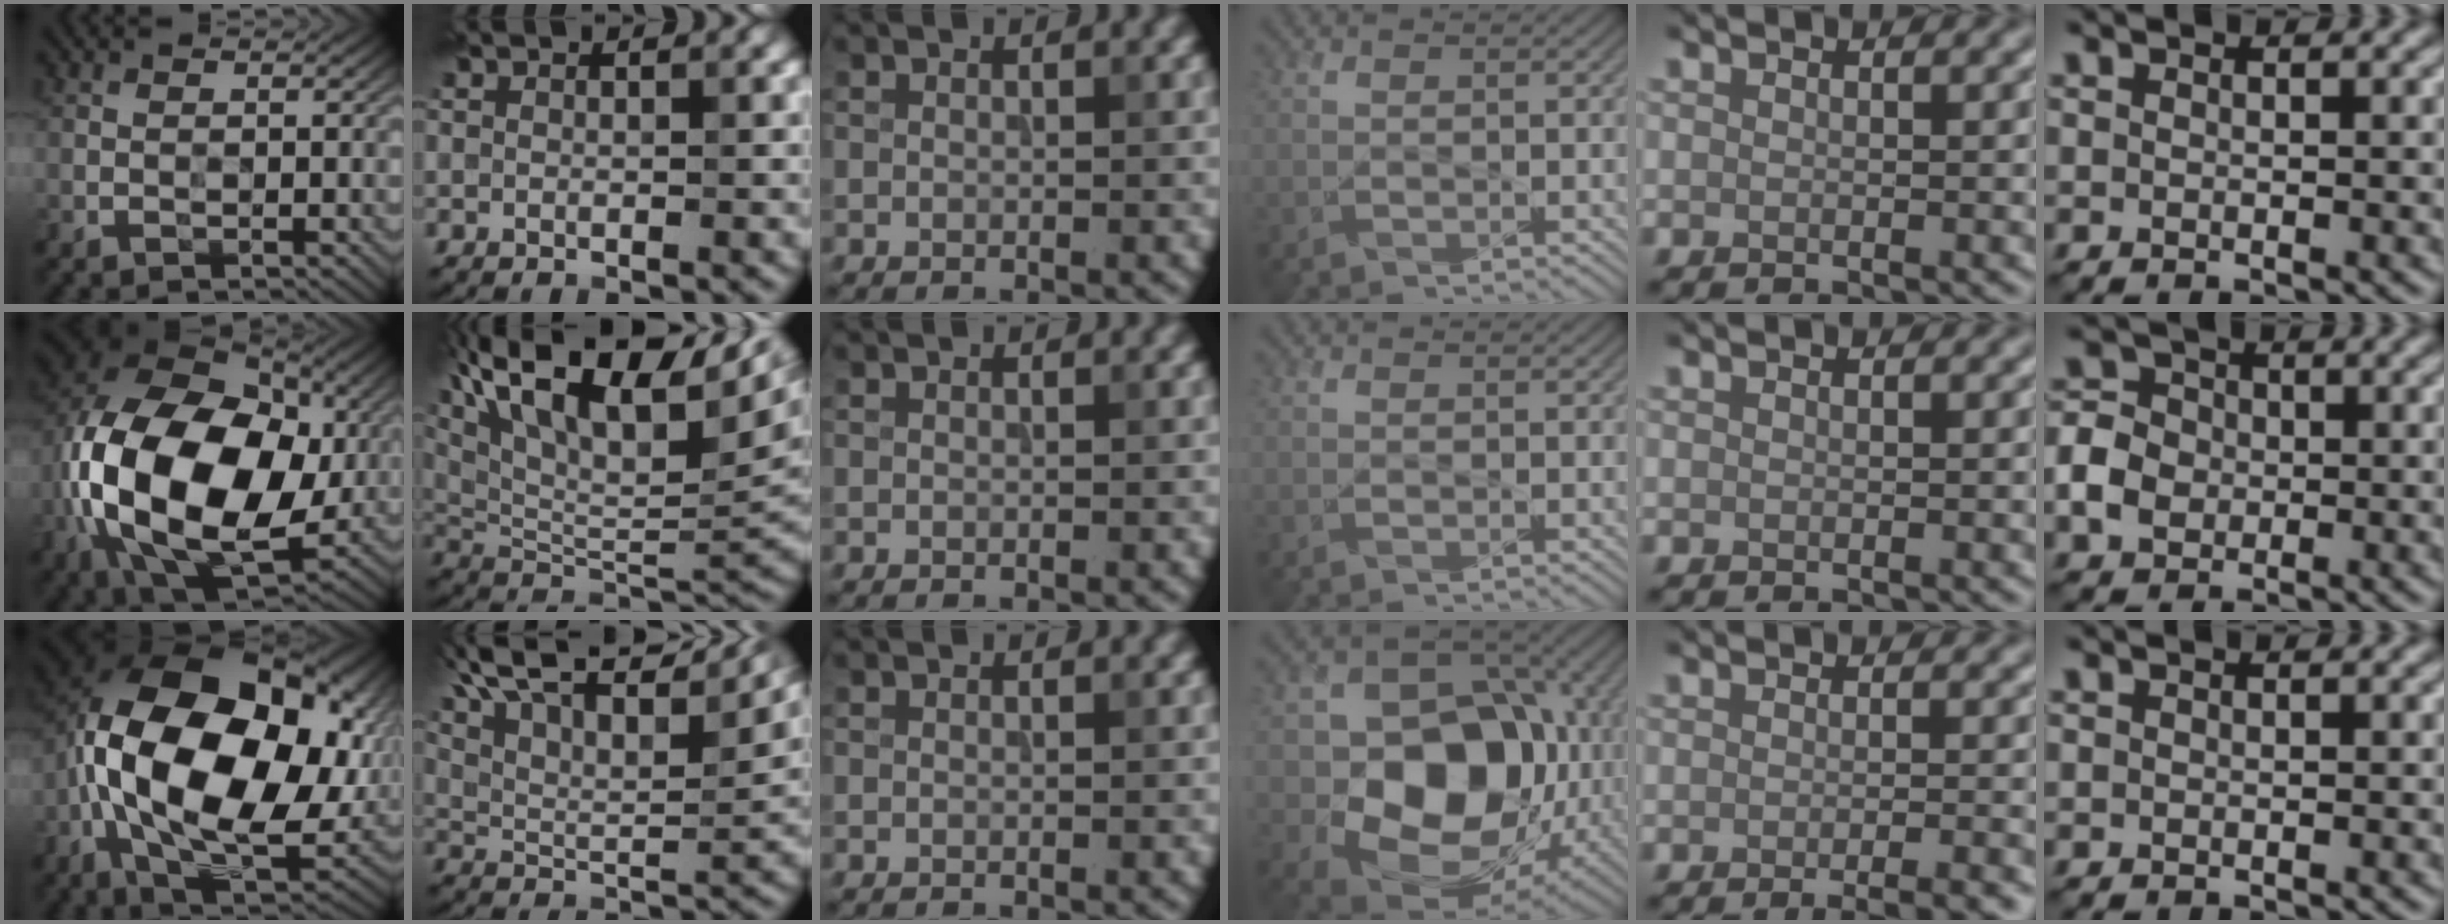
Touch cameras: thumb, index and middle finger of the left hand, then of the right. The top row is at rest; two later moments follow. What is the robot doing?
{"motion": "wipe", "object": "compact mirror"}